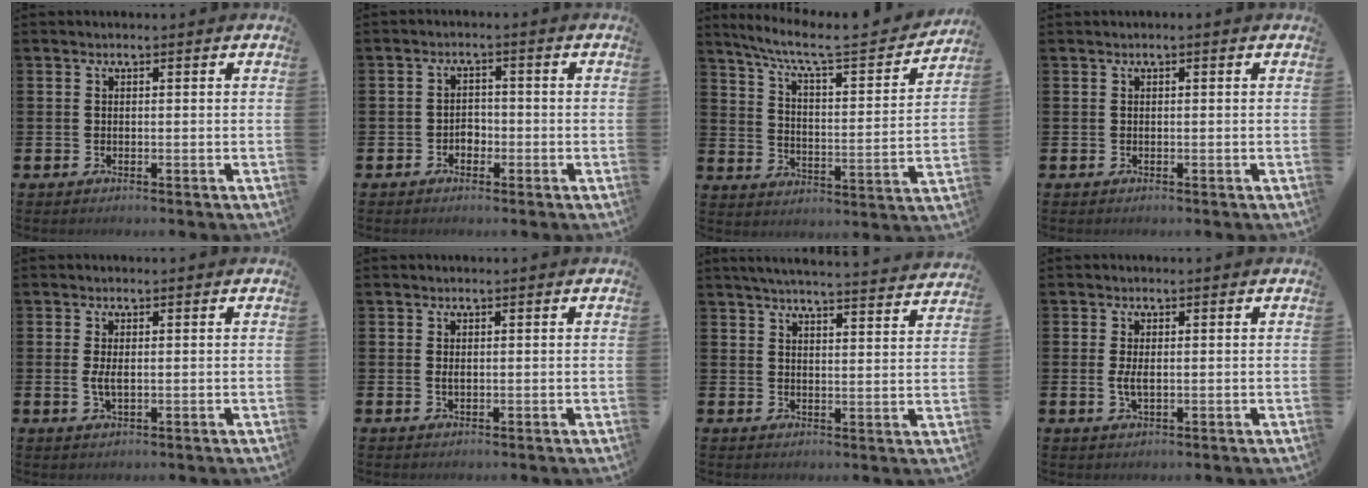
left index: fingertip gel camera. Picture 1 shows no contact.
{"total": 2.1, "force": [-1.1, 1.5, 0.8], "torque": [-0.014, 0.003, -0.027]}
{"total": 7.9, "force": [6.8, 1.1, 3.9], "torque": [-0.091, -0.050, 0.108]}
{"total": 0.0}
{"total": 2.1, "force": [0.1, 0.9, 1.9], "torque": [-0.026, -0.002, -0.002]}
{"total": 0.7, "force": [0.1, 0.3, 0.6], "torque": [-0.010, 0.003, 0.000]}
{"total": 5.0, "force": [4.9, -0.3, 0.9], "torque": [-0.023, -0.036, 0.083]}
{"total": 2.0, "force": [0.1, 0.8, 1.8], "torque": [-0.025, -0.002, -0.003]}